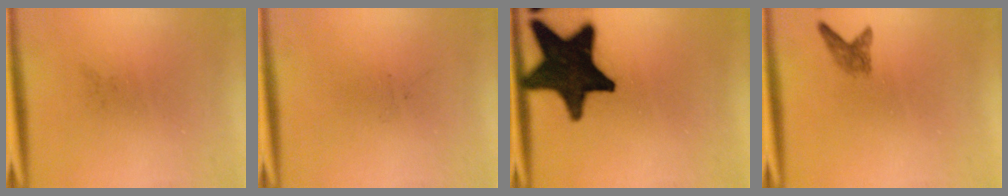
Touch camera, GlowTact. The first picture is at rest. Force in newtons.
{"total": 0.0}
{"total": 19.3}
{"total": 1.8}